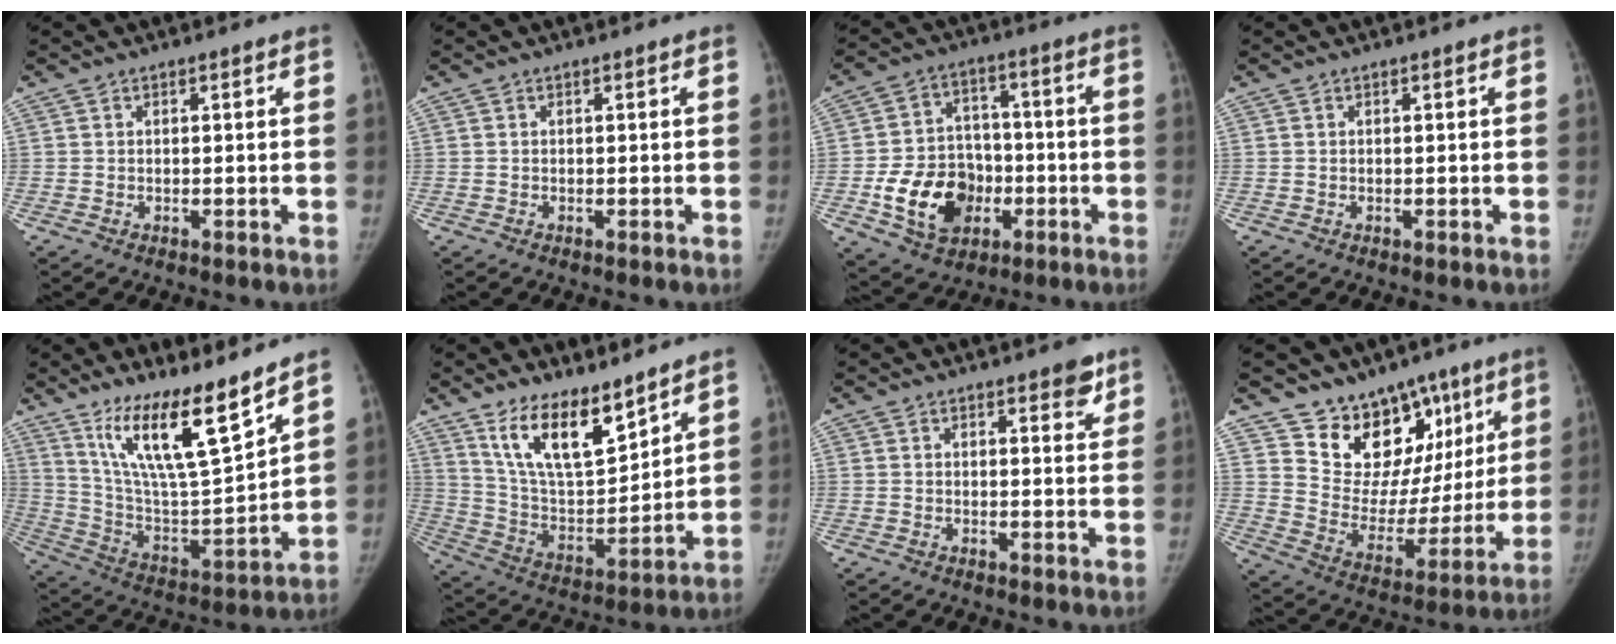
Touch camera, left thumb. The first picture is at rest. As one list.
[{"total": 0.0}, {"total": 15.0, "force": [-4.4, 11.4, 8.6], "torque": [-0.109, 0.022, -0.065]}, {"total": 0.0}, {"total": 18.2, "force": [12.6, 3.2, 12.7], "torque": [-0.194, -0.080, 0.238]}, {"total": 15.2, "force": [10.8, 5.5, 9.2], "torque": [-0.125, -0.074, 0.211]}, {"total": 3.4, "force": [2.3, 1.4, 2.1], "torque": [-0.009, -0.011, 0.025]}, {"total": 18.0, "force": [11.3, 11.9, 7.3], "torque": [-0.035, -0.053, 0.193]}]